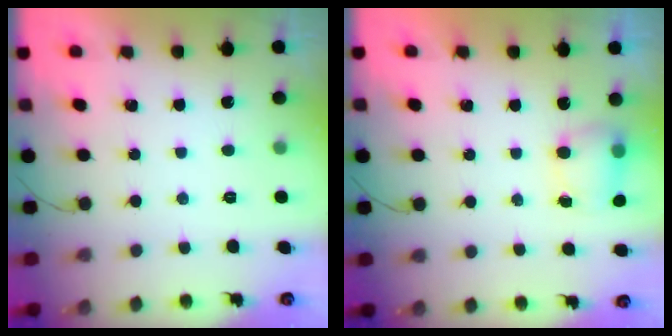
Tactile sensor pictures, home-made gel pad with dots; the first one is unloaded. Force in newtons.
{"total": 5.8, "press": 5.8, "slide": 0.6}